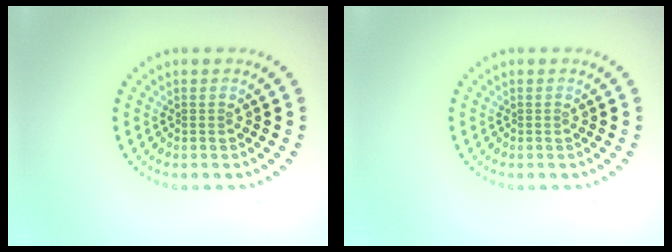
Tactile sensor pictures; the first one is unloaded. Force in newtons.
{"total": 0.0}